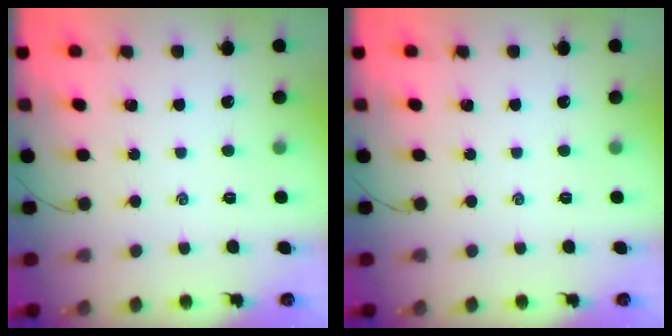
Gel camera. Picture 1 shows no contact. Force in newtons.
{"total": 0.0}